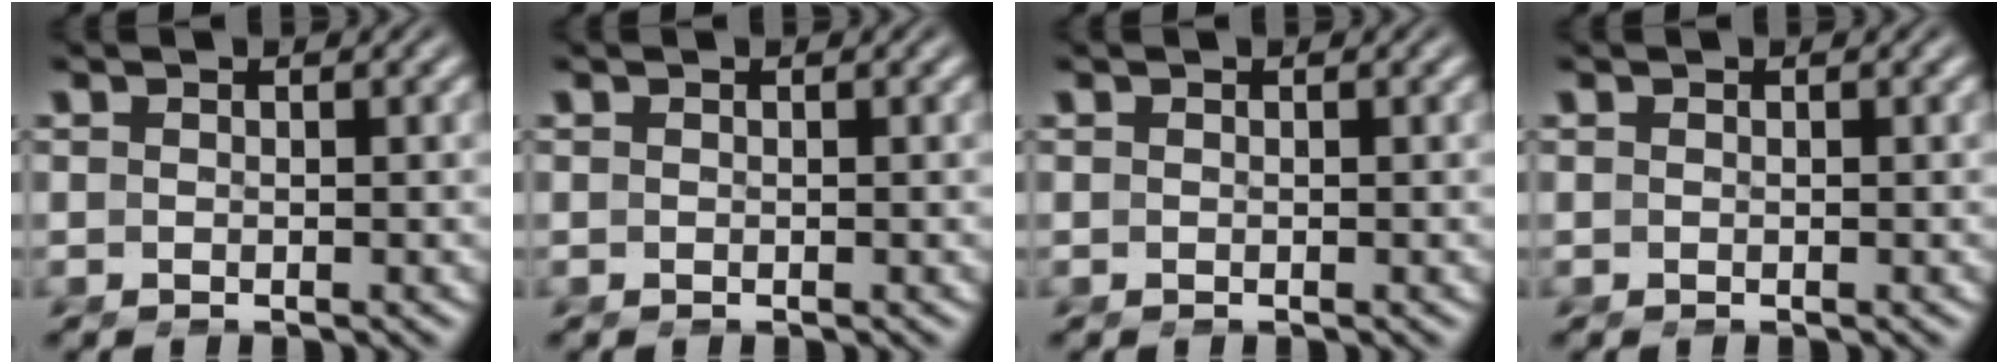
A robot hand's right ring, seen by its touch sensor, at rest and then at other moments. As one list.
[{"total": 0.0}, {"total": 0.0}, {"total": 0.0}]